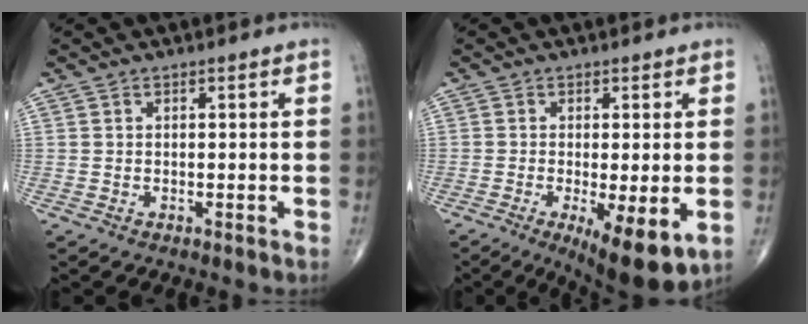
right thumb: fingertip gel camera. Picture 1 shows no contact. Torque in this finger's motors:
{"motor_torque": [-0.37, 0.94, 0.04, -0.19, 0.04]}